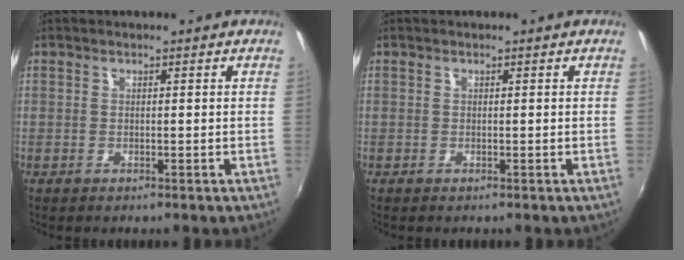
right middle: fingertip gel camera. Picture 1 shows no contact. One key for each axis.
{"total": 0.0}